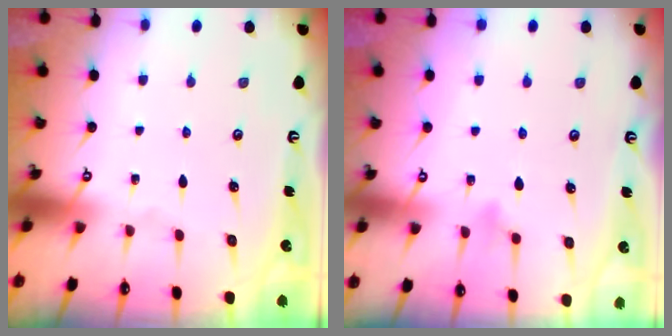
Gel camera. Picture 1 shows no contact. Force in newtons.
{"total": 6.7, "press": 6.5, "slide": 1.4}